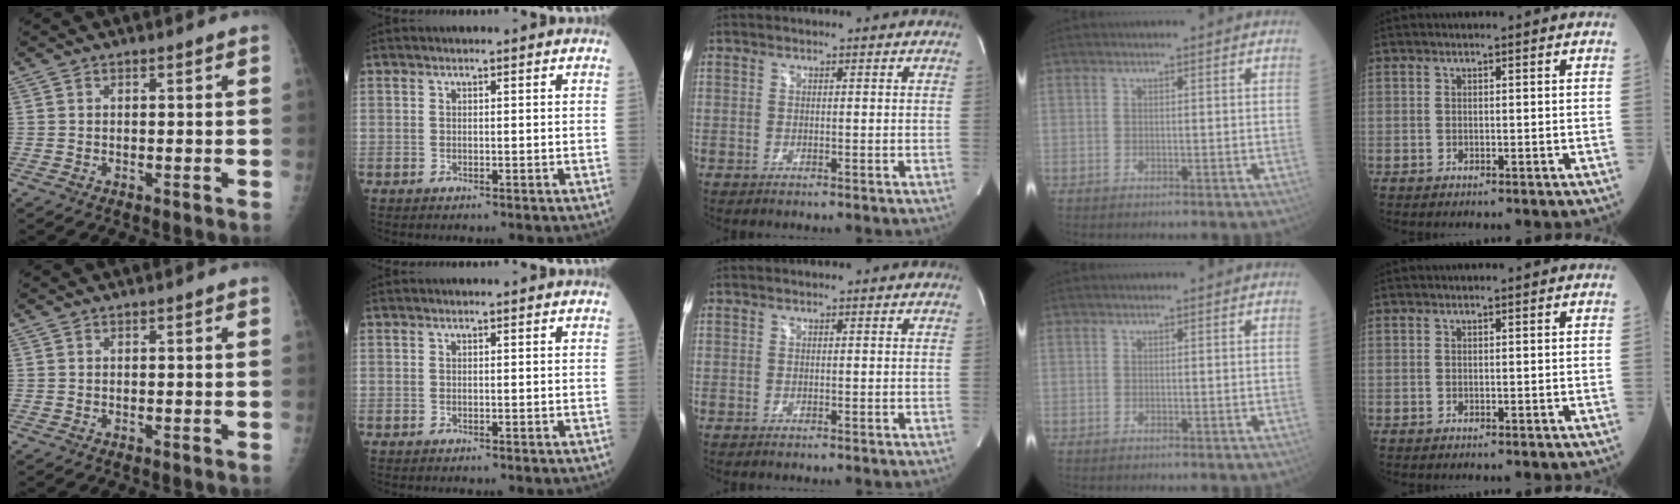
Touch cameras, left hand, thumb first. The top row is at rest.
{}